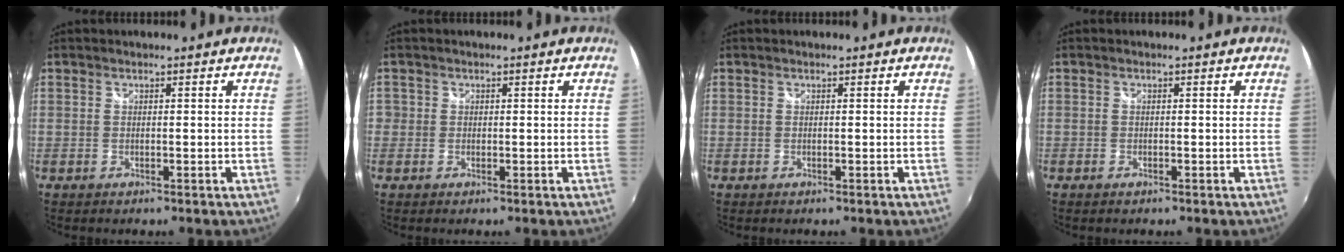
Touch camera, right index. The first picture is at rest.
{"total": 1.3, "force": [-0.2, 1.3, 0.1], "torque": [-0.004, -0.002, -0.007]}
{"total": 0.0}
{"total": 0.7, "force": [-0.5, 0.3, 0.2], "torque": [-0.005, -0.002, -0.011]}